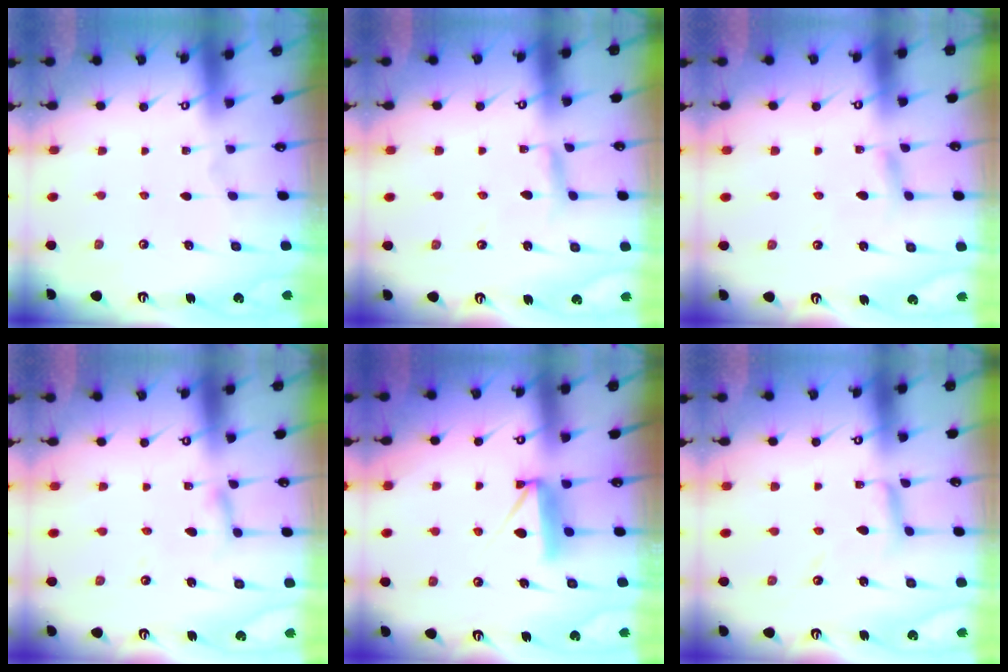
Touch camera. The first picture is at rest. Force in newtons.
{"total": 2.2, "press": 2.2, "slide": 0.2}
{"total": 2.8, "press": 2.8, "slide": 0.4}
{"total": 2.7, "press": 2.7, "slide": 0.1}
{"total": 9.2, "press": 9.2, "slide": 0.7}
{"total": 5.8, "press": 5.8, "slide": 0.5}